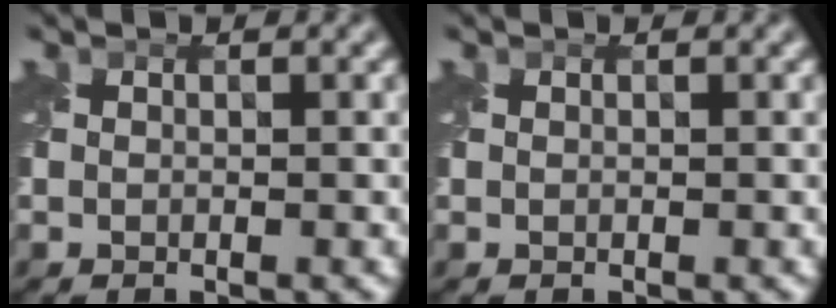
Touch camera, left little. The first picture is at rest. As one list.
[{"total": 0.0}]